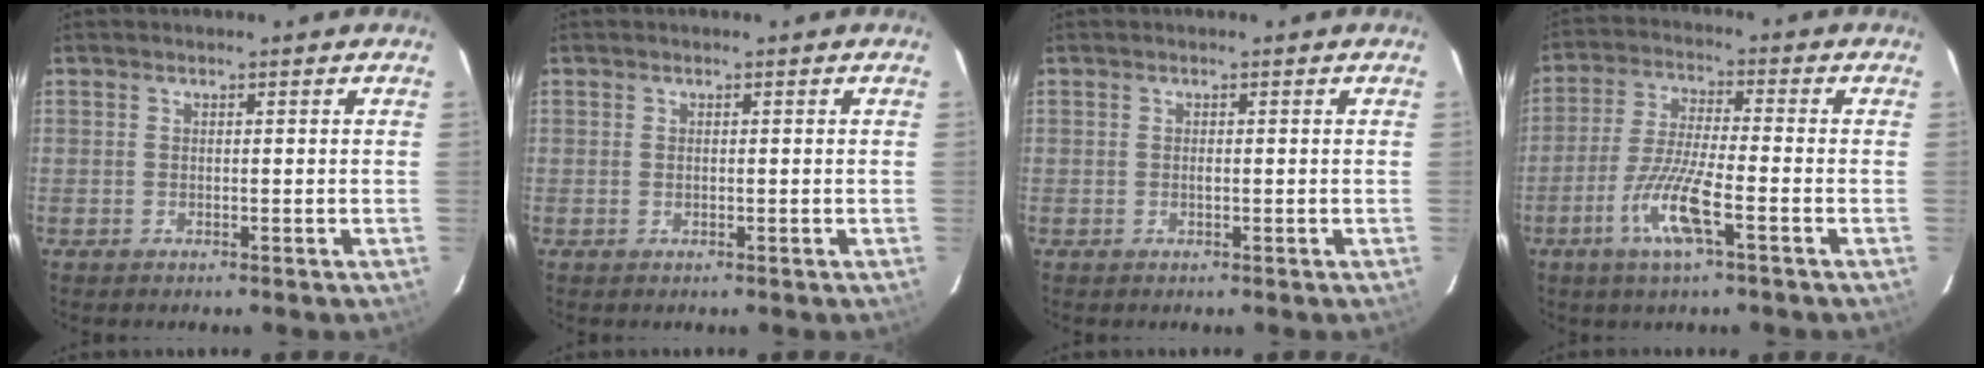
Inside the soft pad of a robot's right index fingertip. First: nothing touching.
{"total": 0.0}
{"total": 0.7, "force": [-0.2, 0.2, 0.6], "torque": [-0.012, 0.000, -0.003]}
{"total": 9.8, "force": [-4.6, 1.1, 8.6], "torque": [-0.179, -0.009, -0.090]}